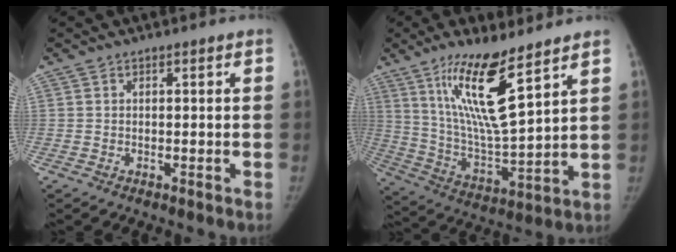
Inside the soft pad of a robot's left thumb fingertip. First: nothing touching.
{"total": 16.8, "force": [9.7, 3.4, 13.3], "torque": [-0.240, -0.060, 0.192]}